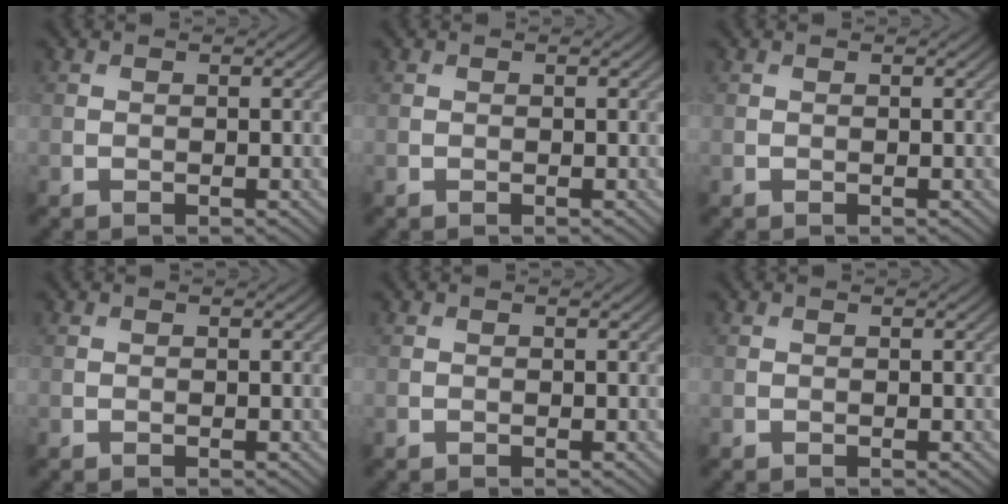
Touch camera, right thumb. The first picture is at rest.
{"total": 0.0}
{"total": 0.0}
{"total": 0.0}
{"total": 0.0}
{"total": 0.0}